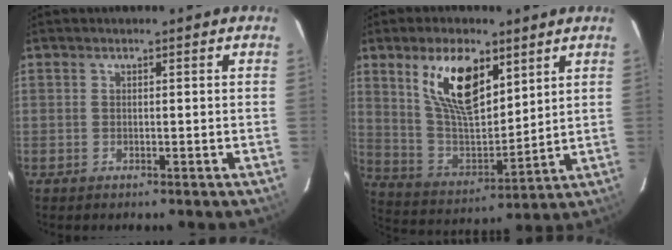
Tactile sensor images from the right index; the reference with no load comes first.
{"total": 15.4, "force": [7.9, 6.8, 11.3], "torque": [-0.208, 0.002, 0.162]}